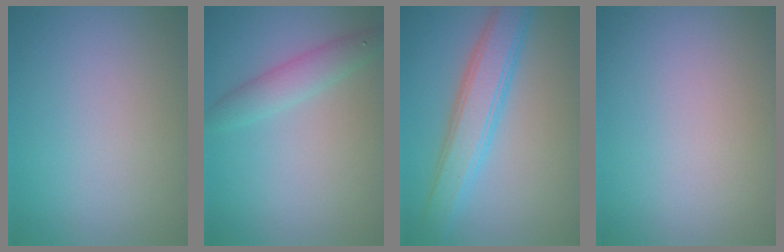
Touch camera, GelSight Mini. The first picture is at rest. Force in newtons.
{"total": 2.5, "press": 2.5, "slide": 0.2}
{"total": 4.9, "press": 4.9, "slide": 0.1}
{"total": 0.0}